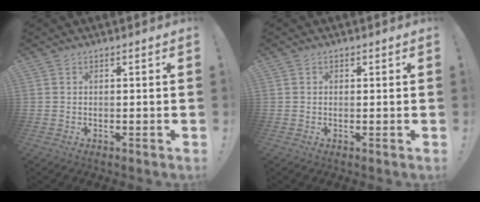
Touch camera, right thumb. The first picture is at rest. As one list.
[{"total": 0.6, "force": [0.2, 0.5, 0.3], "torque": [-0.001, 0.001, 0.003]}]